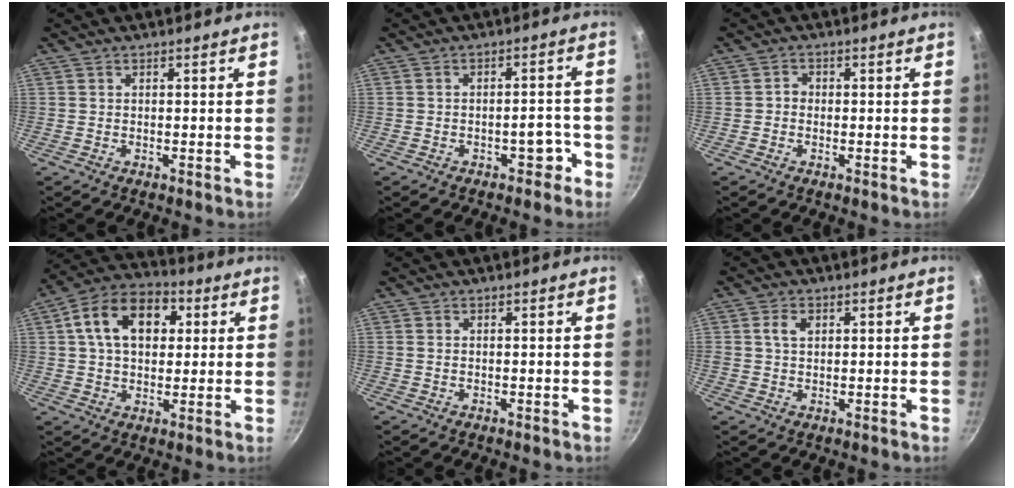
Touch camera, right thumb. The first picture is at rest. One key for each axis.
{"total": 4.3, "fx": -2.3, "fy": 2.4, "fz": 2.6, "tx": -0.005, "ty": 0.033, "tz": -0.023}
{"total": 1.4, "fx": -0.4, "fy": 1.2, "fz": 0.6, "tx": -0.008, "ty": 0.007, "tz": -0.010}
{"total": 15.0, "fx": 3.8, "fy": 10.2, "fz": 10.2, "tx": -0.141, "ty": 0.018, "tz": 0.047}
{"total": 0.0}
{"total": 2.9, "fx": 0.9, "fy": 2.1, "fz": 1.9, "tx": -0.026, "ty": 0.001, "tz": 0.016}